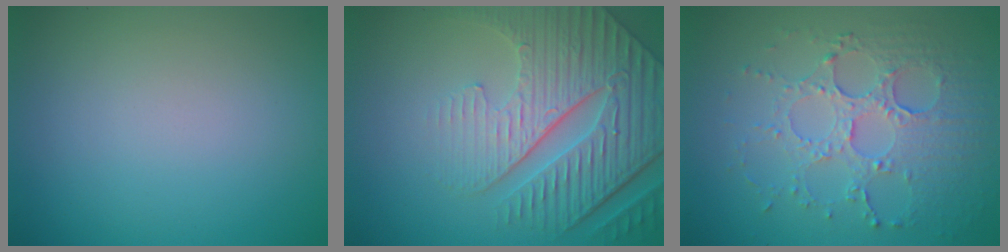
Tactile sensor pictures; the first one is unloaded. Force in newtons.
{"total": 6.9, "press": 5.6, "slide": 4.0}
{"total": 5.4, "press": 3.8, "slide": 3.8}